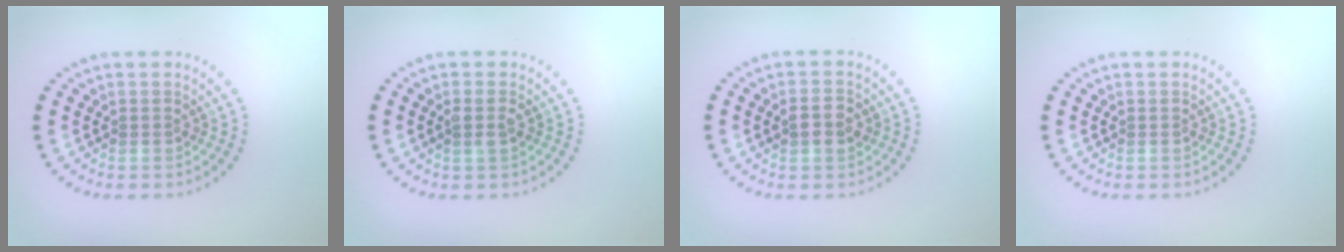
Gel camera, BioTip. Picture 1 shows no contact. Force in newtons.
{"total": 1.3, "press": 1.2, "slide": 0.6}
{"total": 2.2, "press": 2.2, "slide": 0.1}
{"total": 0.0}